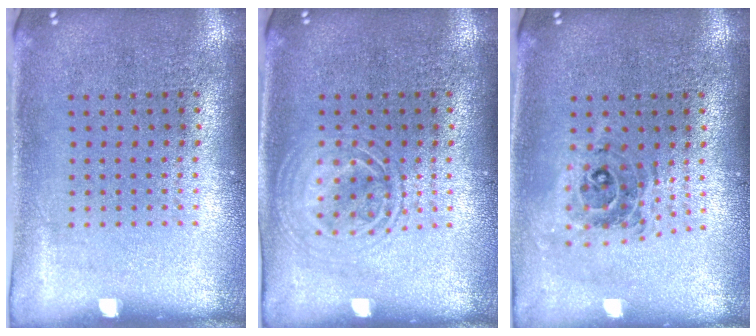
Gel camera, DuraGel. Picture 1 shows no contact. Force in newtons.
{"total": 1.3, "press": 1.3, "slide": 0.2}
{"total": 0.7, "press": 0.6, "slide": 0.1}